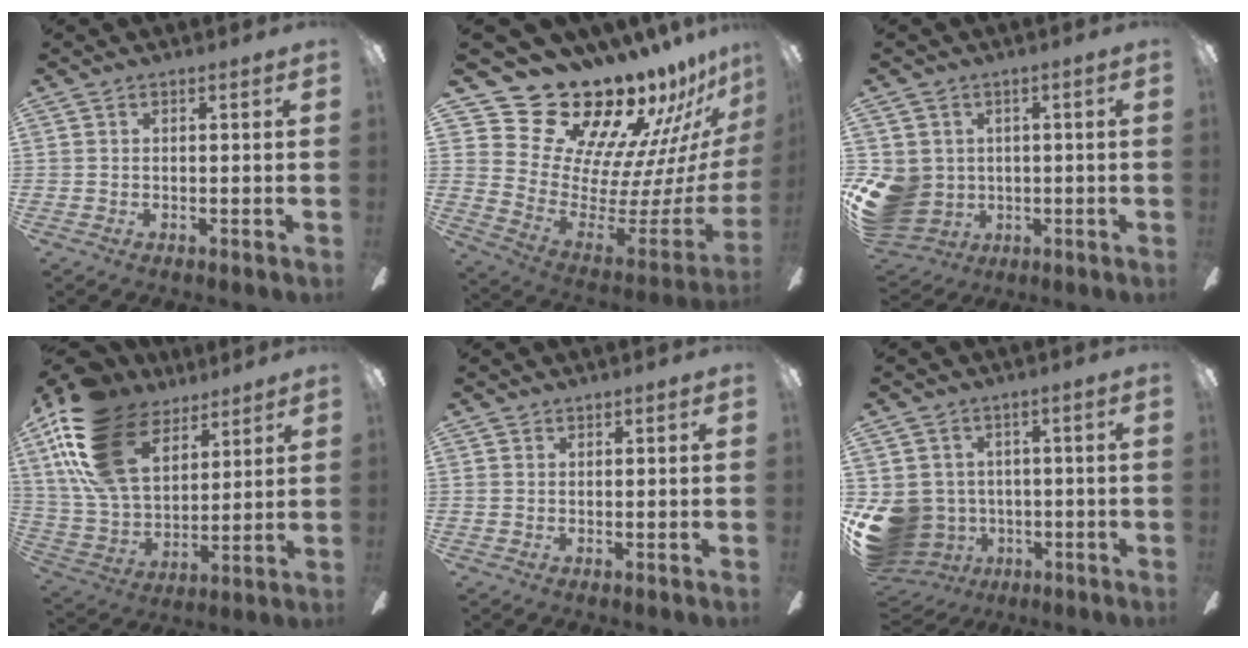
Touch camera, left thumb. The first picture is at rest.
{"total": 23.8, "force": [20.9, 9.4, 6.5], "torque": [-0.107, -0.180, 0.392]}
{"total": 10.9, "force": [-0.9, 9.8, 4.7], "torque": [-0.128, 0.004, -0.011]}
{"total": 21.0, "force": [11.4, 12.8, 12.1], "torque": [-0.279, -0.044, 0.208]}
{"total": 0.7, "force": [0.5, 0.5, 0.1], "torque": [-0.002, 0.004, 0.008]}
{"total": 11.5, "force": [-2.1, 10.4, 4.3], "torque": [-0.129, 0.015, -0.029]}